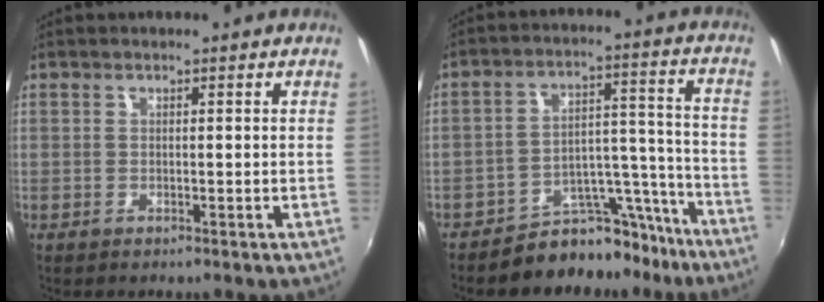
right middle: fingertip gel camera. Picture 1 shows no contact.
{"total": 11.3, "force": [-10.0, 4.9, 2.2], "torque": [-0.020, 0.057, -0.143]}